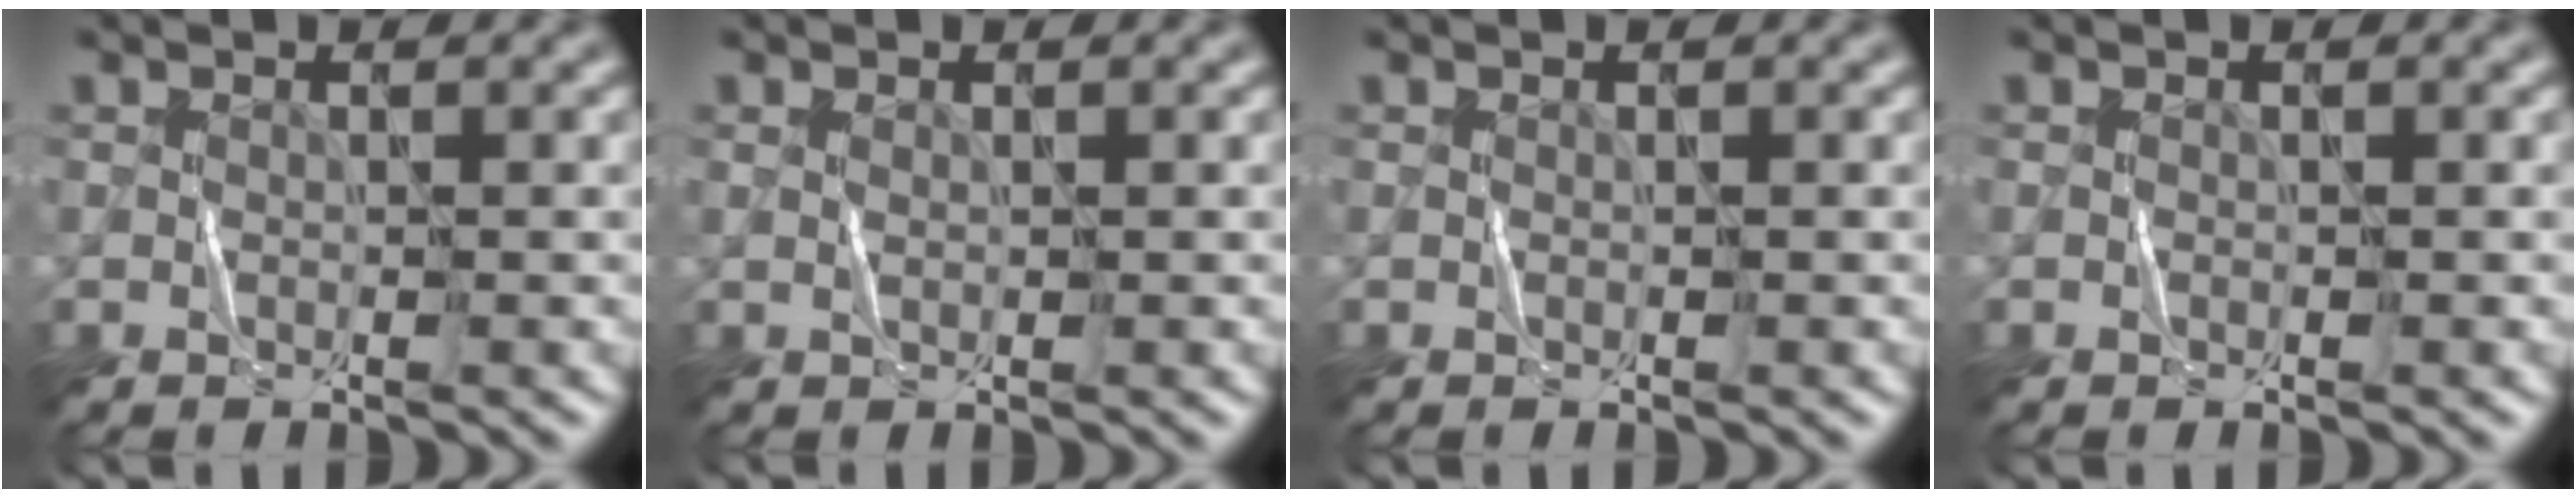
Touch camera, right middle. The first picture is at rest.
{"total": 0.6, "force": [0.2, 0.4, 0.4], "torque": [-0.010, 0.002, 0.005]}
{"total": 0.0}
{"total": 0.0}